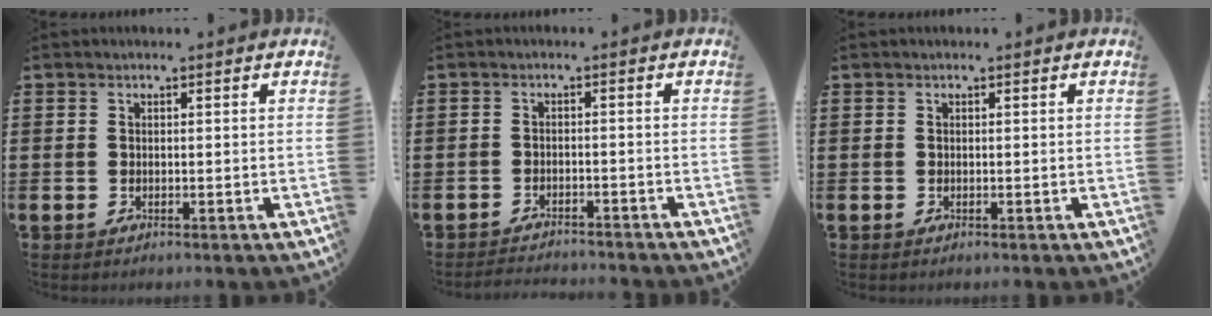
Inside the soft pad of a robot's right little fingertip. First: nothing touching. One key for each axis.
{"total": 1.9, "fx": -1.8, "fy": -0.1, "fz": 0.0, "tx": -0.003, "ty": 0.003, "tz": -0.039}
{"total": 0.0}